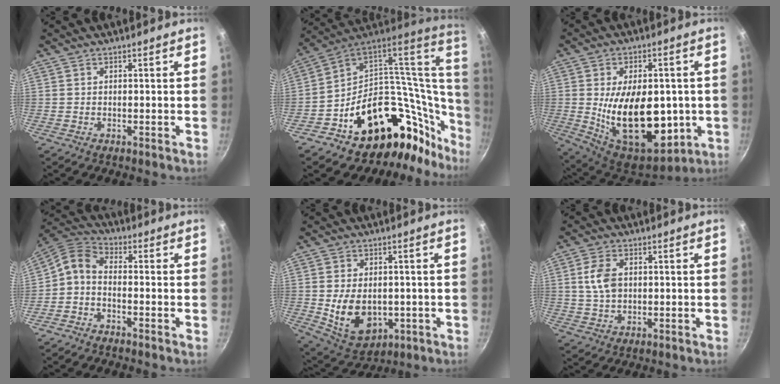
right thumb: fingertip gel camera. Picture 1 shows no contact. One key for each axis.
{"total": 31.0, "fx": -1.1, "fy": 24.7, "fz": 18.6, "tx": -0.210, "ty": 0.033, "tz": -0.005}
{"total": 23.1, "fx": -2.0, "fy": 13.4, "fz": 18.7, "tx": -0.266, "ty": -0.014, "tz": -0.011}
{"total": 5.7, "fx": -2.1, "fy": 3.4, "fz": 4.1, "tx": -0.100, "ty": 0.040, "tz": -0.056}
{"total": 11.5, "fx": -1.0, "fy": 8.0, "fz": 8.2, "tx": -0.117, "ty": -0.009, "tz": 0.007}
{"total": 6.1, "fx": 1.0, "fy": 4.0, "fz": 4.5, "tx": -0.078, "ty": 0.002, "tz": 0.016}